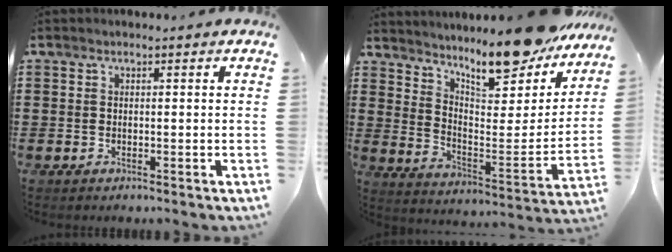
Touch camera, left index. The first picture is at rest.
{"total": 11.7, "force": [10.5, 2.2, 4.8], "torque": [-0.088, -0.089, 0.177]}